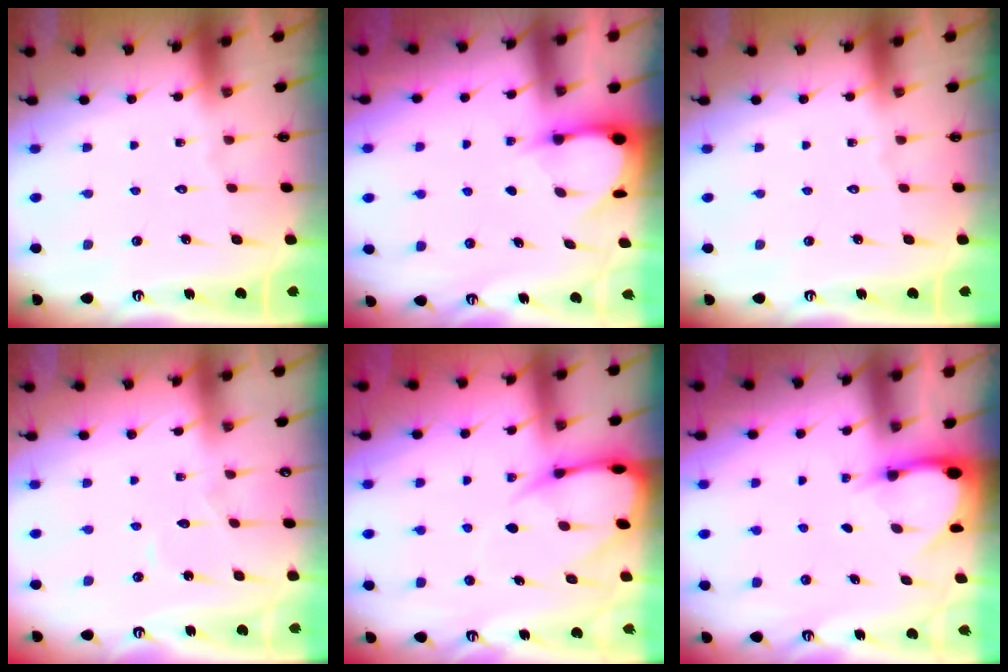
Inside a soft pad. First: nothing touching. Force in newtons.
{"total": 3.5, "press": 3.5, "slide": 0.4}
{"total": 0.0}
{"total": 3.9, "press": 3.9, "slide": 0.4}
{"total": 8.2, "press": 8.2, "slide": 0.9}
{"total": 3.5, "press": 3.5, "slide": 0.2}